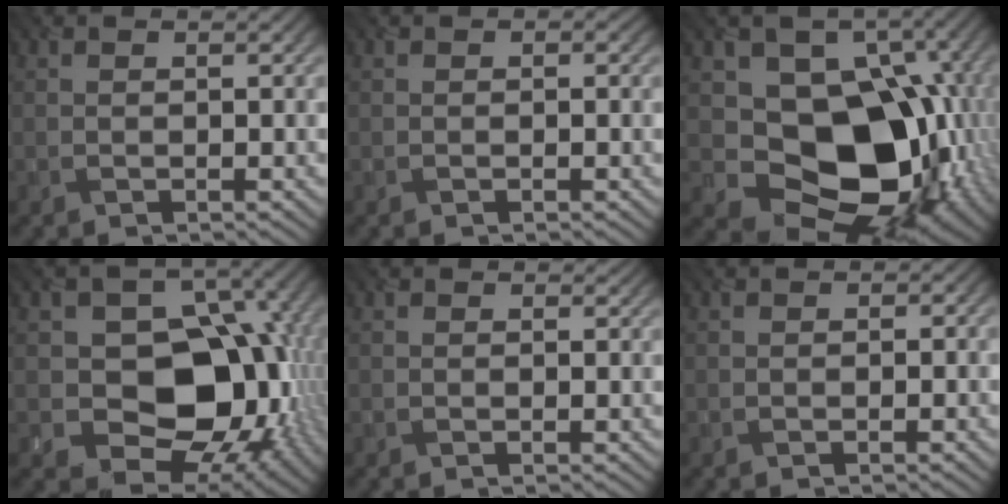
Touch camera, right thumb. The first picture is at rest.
{"total": 0.7, "force": [0.1, 0.6, 0.4], "torque": [-0.004, -0.005, 0.005]}
{"total": 15.1, "force": [-0.8, 11.8, 9.4], "torque": [-0.120, -0.034, -0.012]}
{"total": 13.8, "force": [-1.5, 10.8, 8.5], "torque": [-0.108, -0.020, -0.024]}
{"total": 0.5, "force": [0.2, 0.2, -0.5], "torque": [0.006, -0.006, 0.004]}
{"total": 1.0, "force": [-0.5, 0.8, 0.2], "torque": [0.004, -0.008, -0.002]}